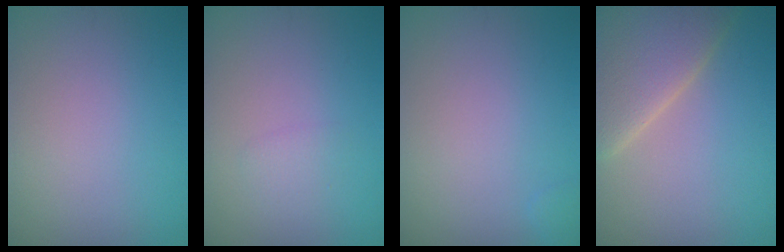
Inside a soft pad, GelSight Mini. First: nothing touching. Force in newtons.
{"total": 1.0, "press": 1.0, "slide": 0.1}
{"total": 0.9, "press": 0.9, "slide": 0.2}
{"total": 7.7, "press": 7.7, "slide": 0.7}